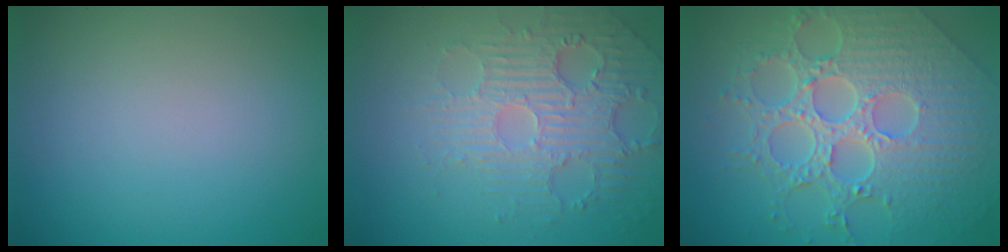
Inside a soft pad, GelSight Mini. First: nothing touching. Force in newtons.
{"total": 4.1, "press": 3.7, "slide": 1.8}
{"total": 8.7, "press": 6.4, "slide": 5.8}